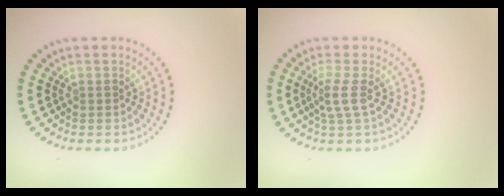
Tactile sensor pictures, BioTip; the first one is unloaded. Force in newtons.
{"total": 2.1, "press": 1.5, "slide": 1.4}